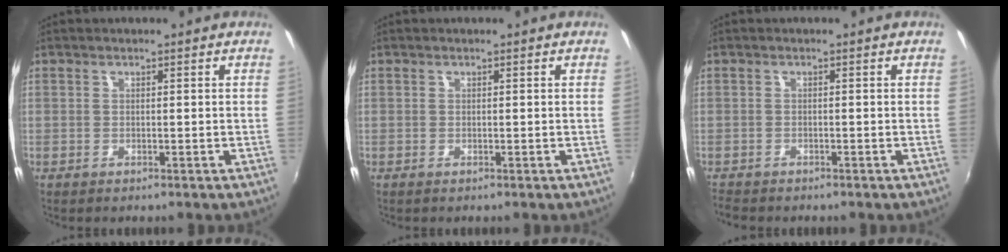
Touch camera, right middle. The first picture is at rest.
{"total": 0.0}
{"total": 2.6, "force": [-2.5, 0.8, 0.5], "torque": [-0.021, -0.012, -0.046]}